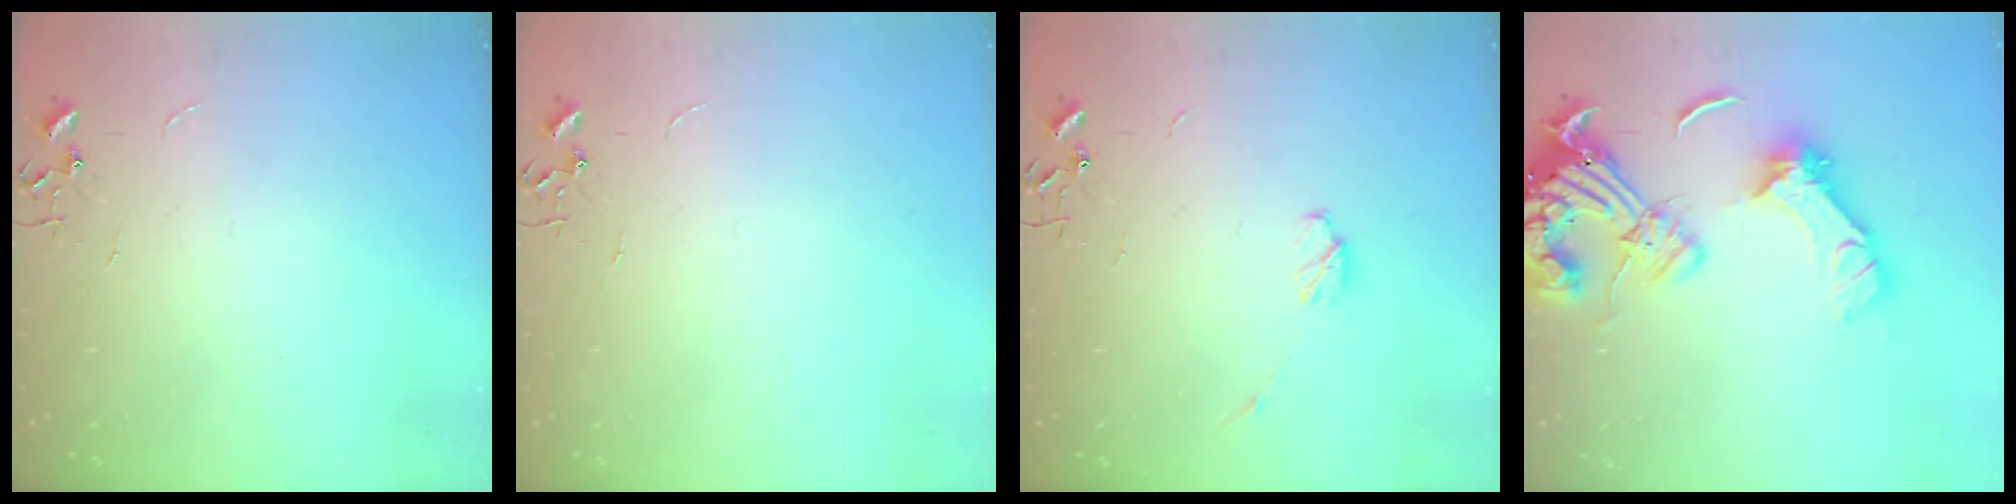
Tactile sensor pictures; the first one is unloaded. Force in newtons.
{"total": 0.0}
{"total": 4.9, "press": 4.8, "slide": 1.0}
{"total": 20.8, "press": 20.7, "slide": 2.6}